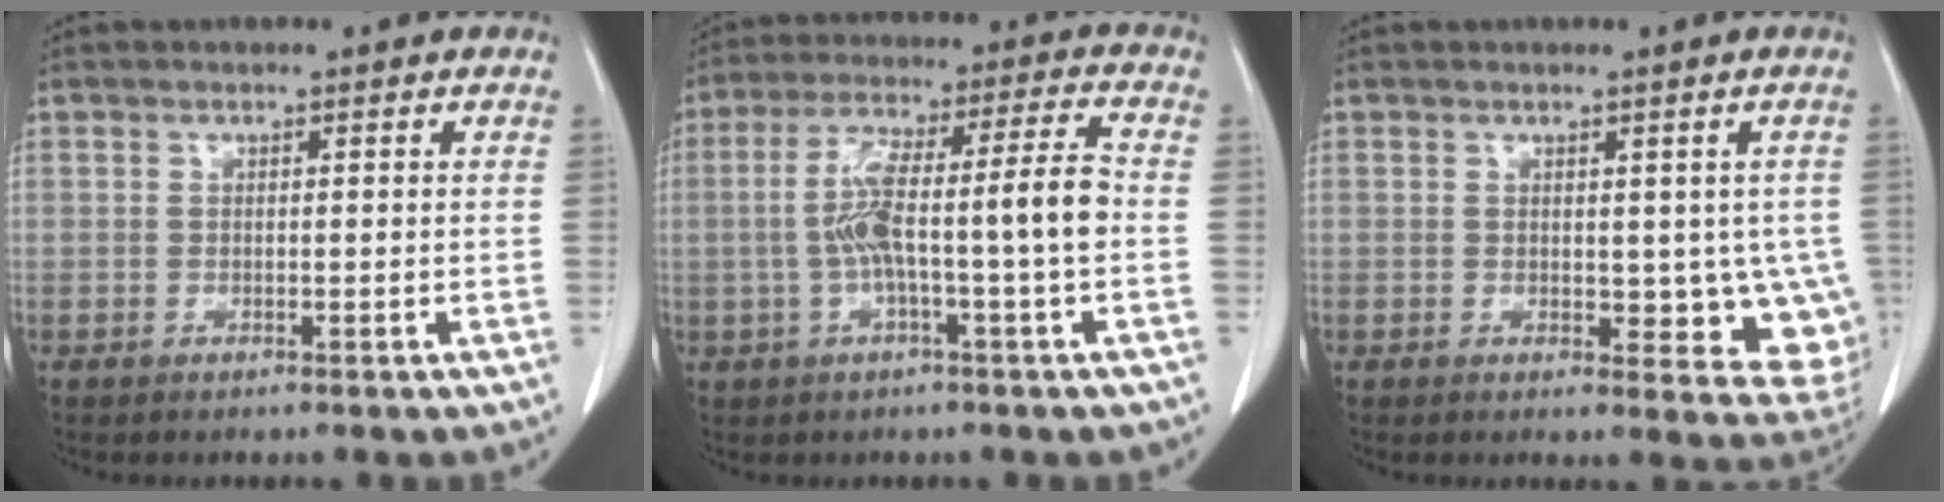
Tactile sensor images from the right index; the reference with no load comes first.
{"total": 11.0, "force": [-1.4, 0.3, 10.9], "torque": [-0.205, 0.030, -0.026]}
{"total": 8.0, "force": [0.0, 4.4, 6.7], "torque": [-0.049, -0.009, 0.006]}